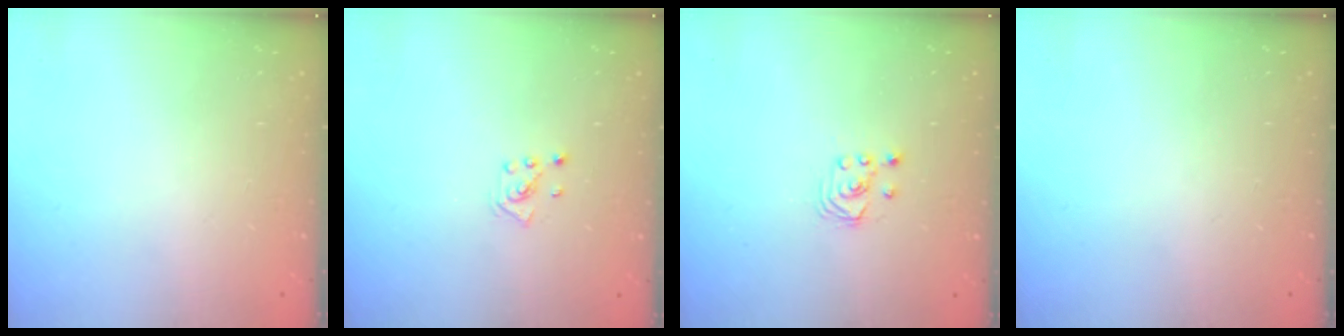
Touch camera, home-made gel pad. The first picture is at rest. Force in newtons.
{"total": 2.1, "press": 2.0, "slide": 0.3}
{"total": 1.8, "press": 1.8, "slide": 0.2}
{"total": 0.0}